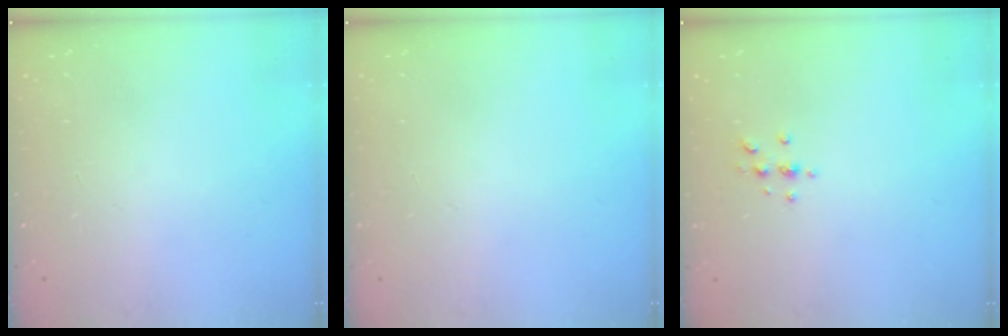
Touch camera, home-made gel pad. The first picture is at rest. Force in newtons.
{"total": 0.0}
{"total": 2.9, "press": 2.9, "slide": 0.4}